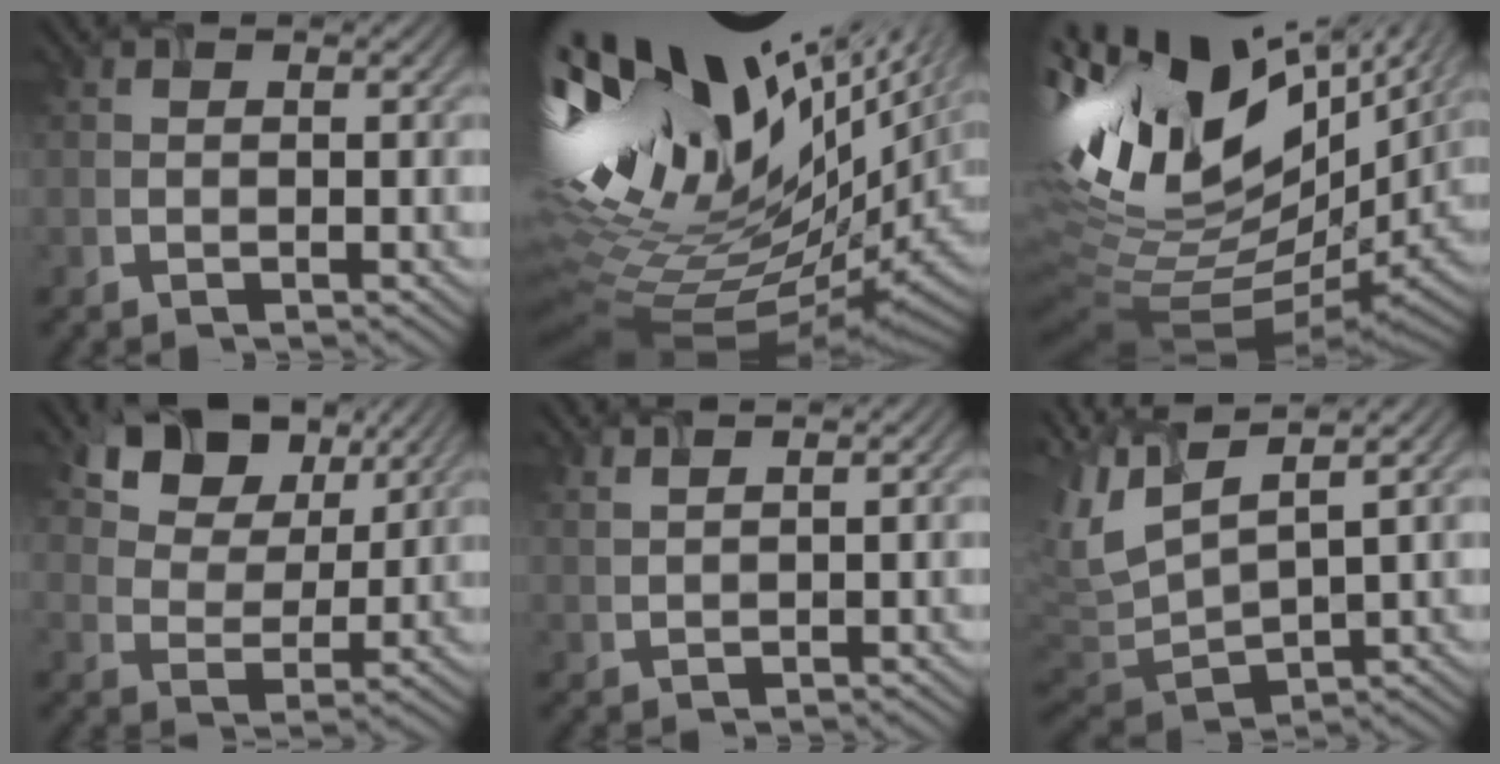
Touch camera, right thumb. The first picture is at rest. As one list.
[{"total": 19.4, "force": [5.7, 8.0, 16.7], "torque": [-0.309, -0.005, 0.135]}, {"total": 18.1, "force": [6.8, 8.2, 14.6], "torque": [-0.297, 0.019, 0.138]}, {"total": 10.7, "force": [7.1, 6.2, 5.0], "torque": [-0.110, 0.006, 0.118]}, {"total": 2.8, "force": [2.7, -0.1, 0.6], "torque": [-0.015, 0.005, 0.055]}, {"total": 7.7, "force": [4.6, 1.9, 5.9], "torque": [-0.157, 0.016, 0.091]}]